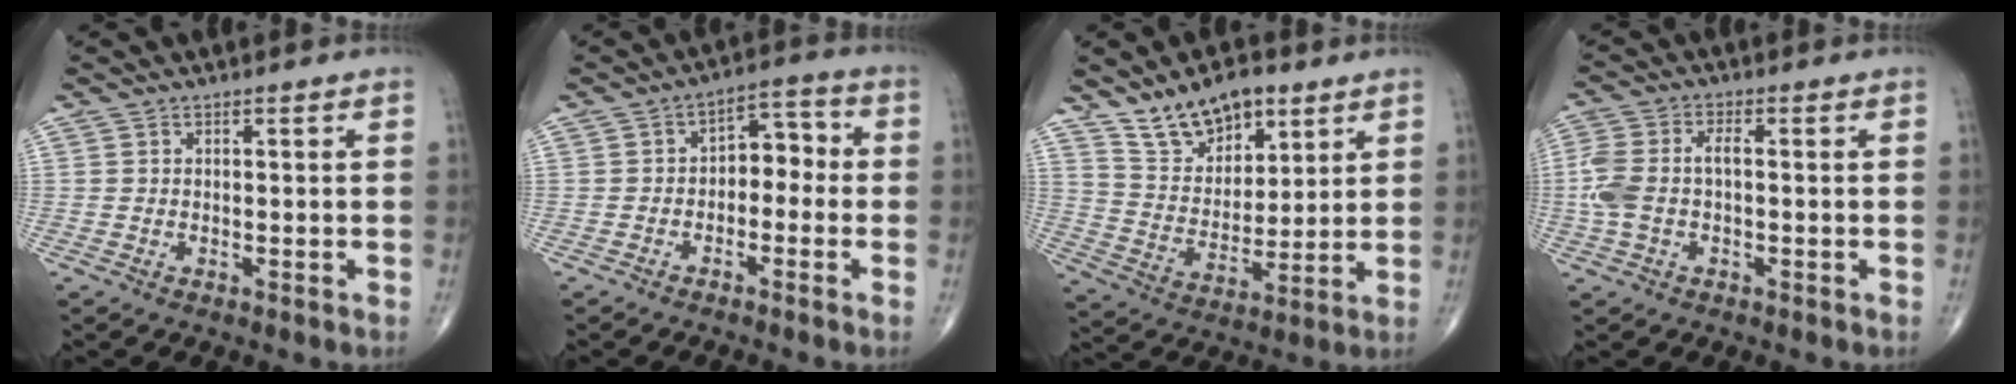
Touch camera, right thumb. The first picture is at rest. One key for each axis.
{"total": 6.3, "fx": -1.2, "fy": 4.2, "fz": 4.5, "tx": -0.038, "ty": 0.040, "tz": -0.032}
{"total": 13.1, "fx": 8.6, "fy": 7.2, "fz": 6.7, "tx": -0.084, "ty": -0.048, "tz": 0.162}
{"total": 7.8, "fx": -0.5, "fy": 4.2, "fz": 6.6, "tx": -0.175, "ty": 0.023, "tz": -0.012}